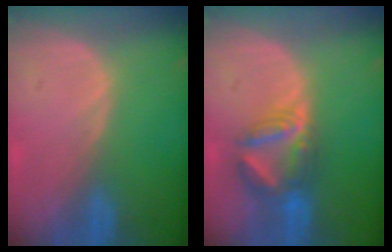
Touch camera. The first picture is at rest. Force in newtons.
{"total": 6.5, "press": 6.4, "slide": 1.2}